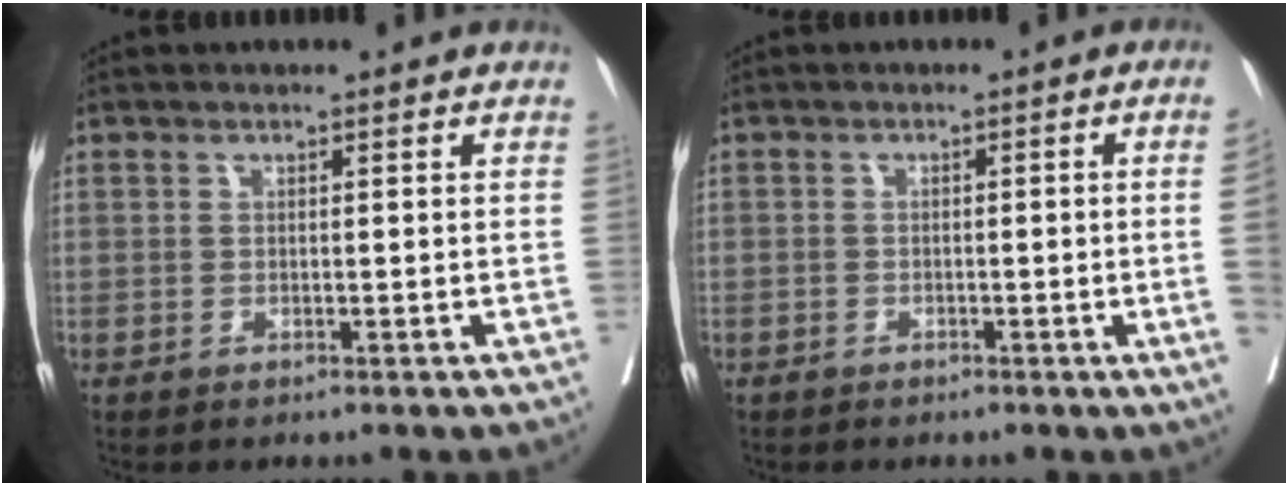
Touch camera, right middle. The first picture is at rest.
{"total": 2.6, "force": [-0.8, -0.2, 2.5], "torque": [-0.029, 0.004, -0.013]}